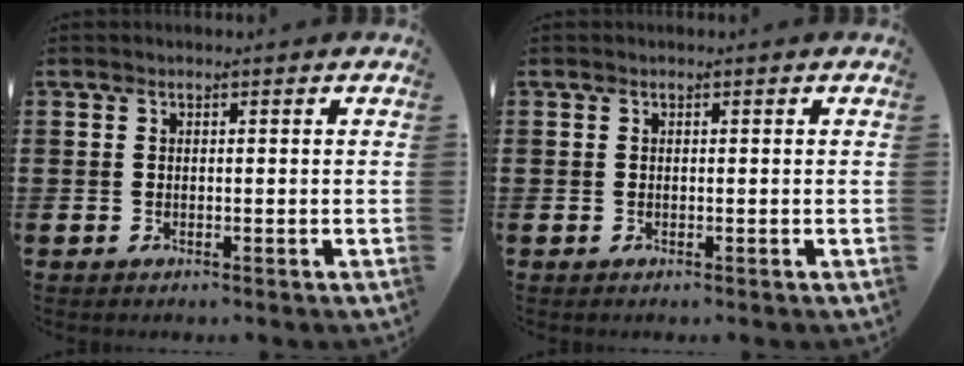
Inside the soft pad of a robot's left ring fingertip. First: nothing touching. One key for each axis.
{"total": 0.0}